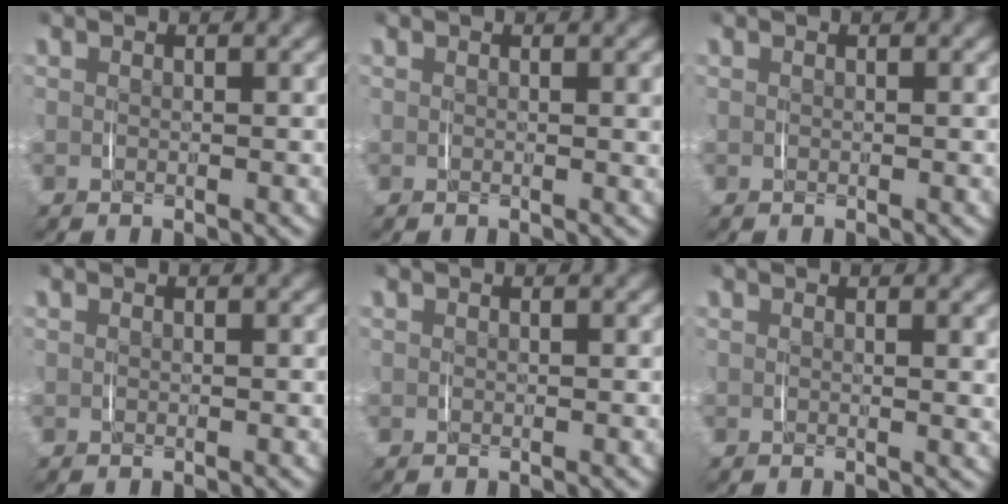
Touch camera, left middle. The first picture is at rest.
{"total": 0.6, "force": [0.2, -0.1, 0.5], "torque": [-0.005, -0.001, 0.003]}
{"total": 0.0}
{"total": 0.0}
{"total": 0.0}
{"total": 1.1, "force": [0.5, -0.3, 0.9], "torque": [-0.016, -0.002, 0.008]}